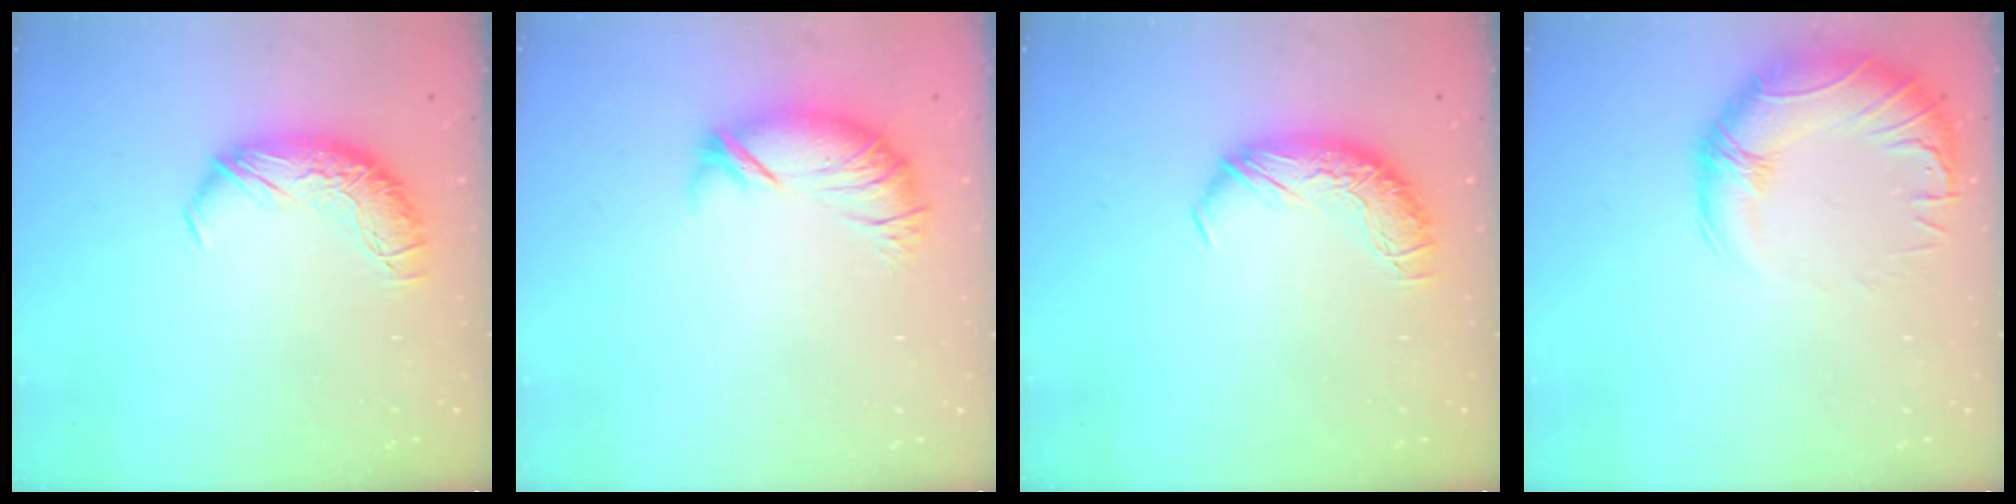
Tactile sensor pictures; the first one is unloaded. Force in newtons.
{"total": 2.6, "press": 1.5, "slide": 2.1}
{"total": 0.0}
{"total": 3.3, "press": 0.2, "slide": 3.3}